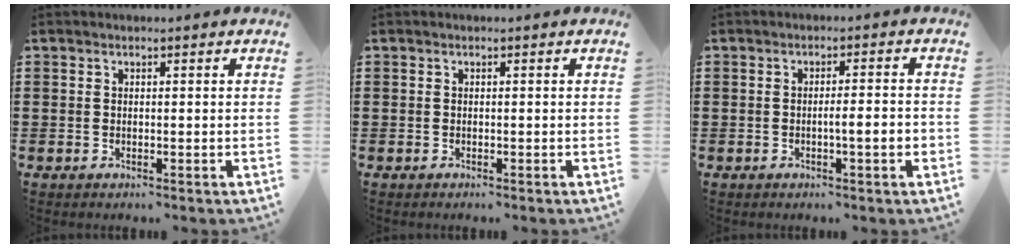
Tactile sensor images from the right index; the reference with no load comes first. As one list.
[{"total": 0.0}, {"total": 3.4, "force": [-0.9, 0.0, 3.3], "torque": [-0.055, -0.005, -0.018]}]